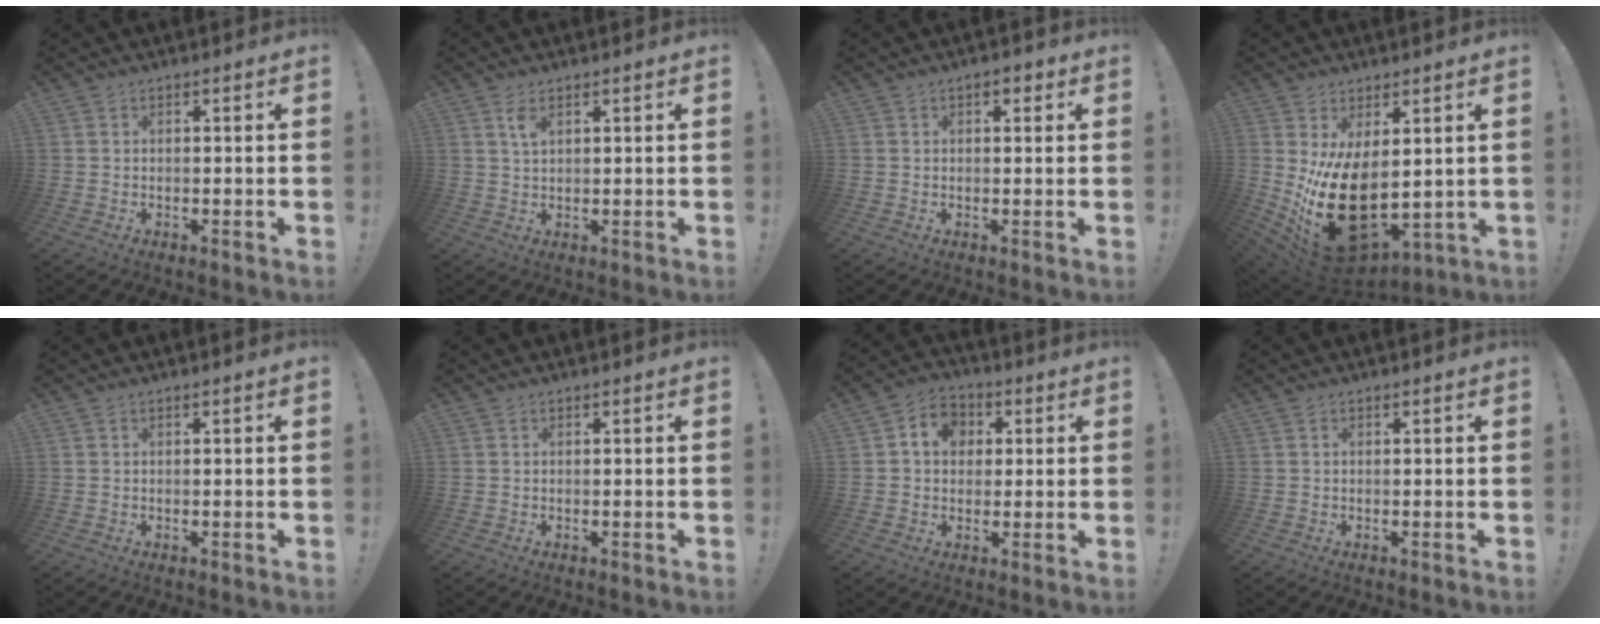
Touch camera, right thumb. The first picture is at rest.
{"total": 3.4, "force": [1.7, 1.5, 2.6], "torque": [-0.040, -0.004, 0.028]}
{"total": 2.3, "force": [0.8, 1.4, 1.6], "torque": [-0.019, 0.002, 0.010]}
{"total": 20.7, "force": [-0.6, 12.3, 16.6], "torque": [-0.306, -0.023, 0.013]}
{"total": 0.6, "force": [0.0, -0.2, 0.5], "torque": [-0.003, -0.003, -0.002]}
{"total": 0.0}
{"total": 8.3, "force": [1.8, 7.1, 3.9], "torque": [-0.058, 0.005, 0.037]}
{"total": 0.0}